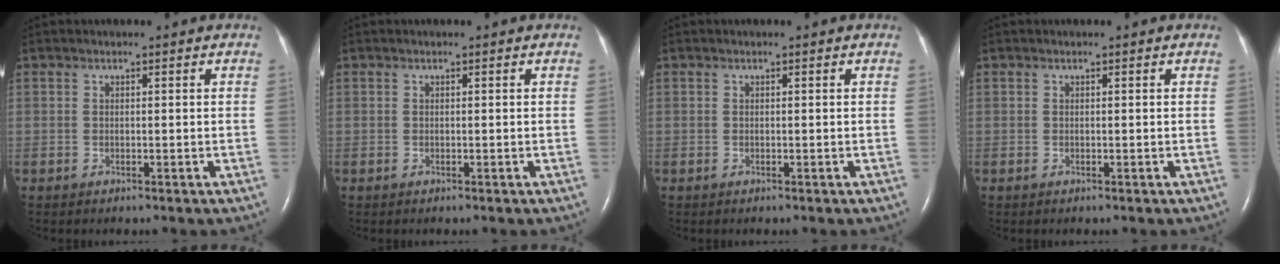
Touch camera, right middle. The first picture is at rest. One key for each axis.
{"total": 0.0}
{"total": 0.0}
{"total": 0.0}